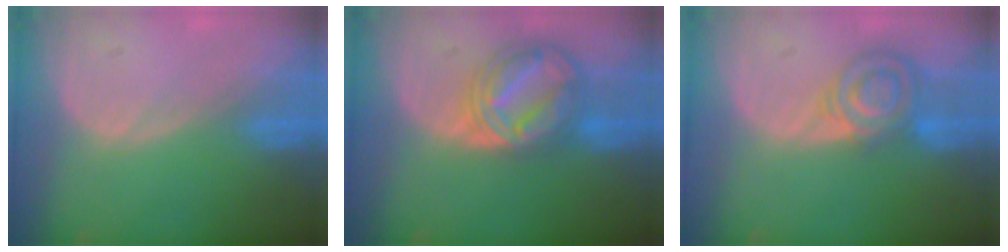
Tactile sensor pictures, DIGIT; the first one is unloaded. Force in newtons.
{"total": 8.8, "press": 8.7, "slide": 0.8}
{"total": 7.1, "press": 6.2, "slide": 3.5}